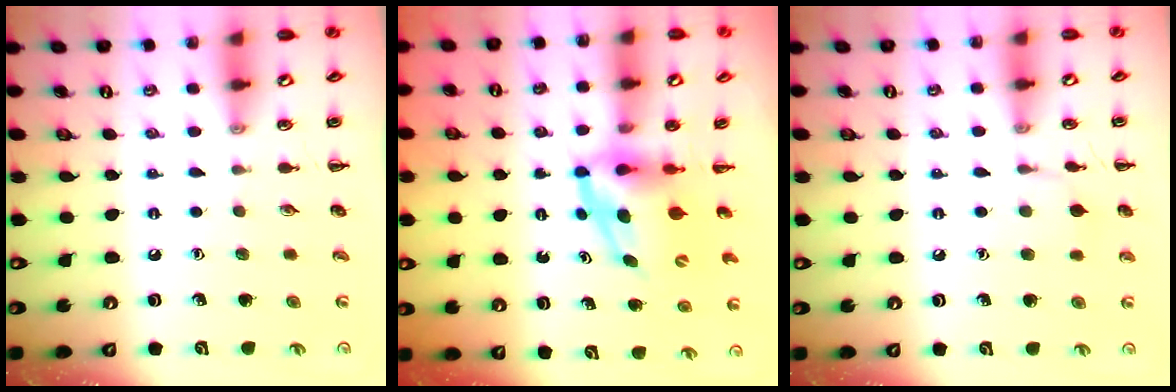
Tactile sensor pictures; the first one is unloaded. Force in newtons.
{"total": 5.3, "press": 5.3, "slide": 0.7}
{"total": 5.9, "press": 5.6, "slide": 1.9}